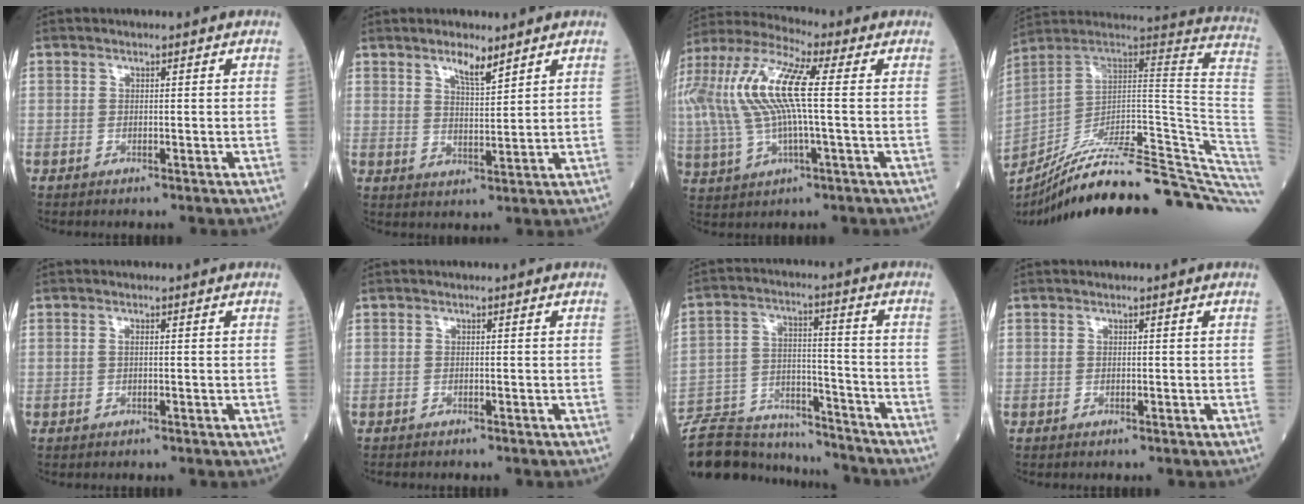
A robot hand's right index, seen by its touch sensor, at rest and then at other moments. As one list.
[{"total": 4.2, "force": [3.2, 0.7, 2.7], "torque": [-0.050, -0.005, 0.057]}, {"total": 18.2, "force": [2.1, 4.4, 17.5], "torque": [-0.400, 0.020, 0.032]}, {"total": 34.1, "force": [-28.3, 2.0, 18.9], "torque": [-0.147, -0.008, -0.395]}, {"total": 0.6, "force": [0.1, 0.2, 0.6], "torque": [-0.014, 0.000, 0.001]}, {"total": 1.0, "force": [-0.9, 0.1, 0.2], "torque": [-0.004, 0.000, -0.016]}, {"total": 19.8, "force": [-18.5, 4.2, 5.6], "torque": [-0.131, 0.004, -0.293]}, {"total": 0.0}]